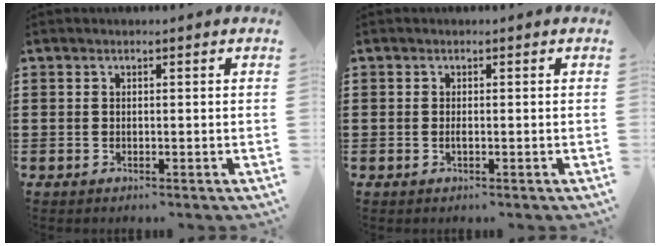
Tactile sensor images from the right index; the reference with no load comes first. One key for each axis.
{"total": 0.6, "fx": -0.3, "fy": 0.1, "fz": 0.5, "tx": -0.012, "ty": -0.005, "tz": -0.004}